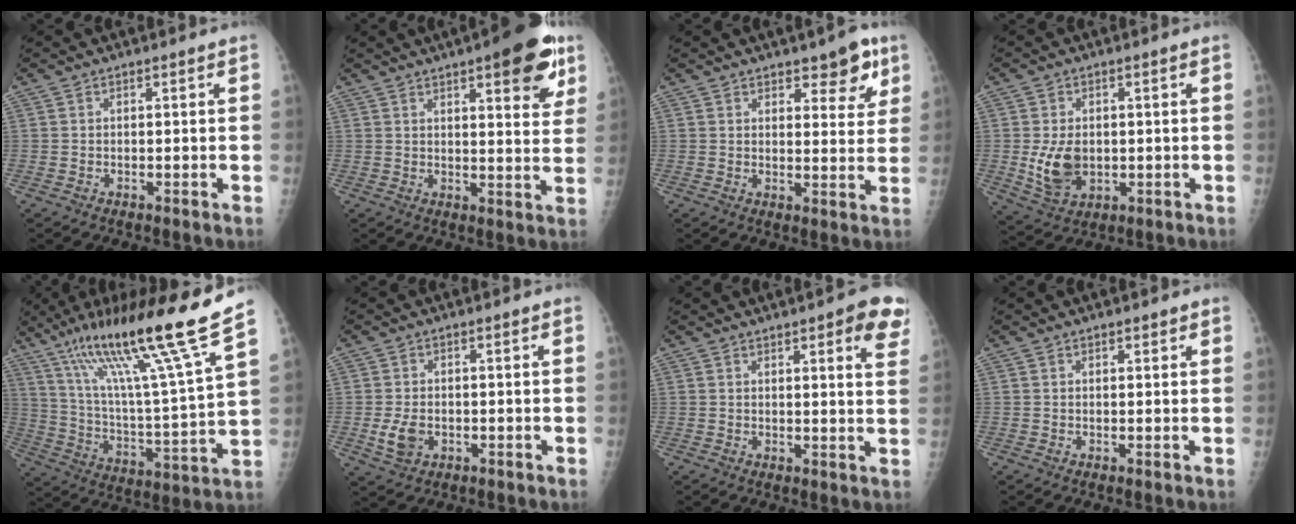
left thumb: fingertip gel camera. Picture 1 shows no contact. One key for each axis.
{"total": 13.5, "fx": 7.3, "fy": 4.2, "fz": 10.6, "tx": -0.103, "ty": -0.026, "tz": 0.091}
{"total": 7.2, "fx": 4.5, "fy": 3.2, "fz": 4.6, "tx": -0.030, "ty": -0.024, "tz": 0.058}
{"total": 7.8, "fx": -0.3, "fy": 5.4, "fz": 5.6, "tx": -0.089, "ty": -0.009, "tz": 0.009}
{"total": 22.7, "fx": 15.8, "fy": -0.6, "fz": 16.2, "tx": -0.251, "ty": -0.078, "tz": 0.276}
{"total": 4.3, "fx": -0.9, "fy": 3.0, "fz": 2.9, "tx": -0.055, "ty": -0.003, "tz": -0.012}
{"total": 8.4, "fx": 4.7, "fy": 2.1, "fz": 6.7, "tx": -0.056, "ty": -0.016, "tz": 0.049}
{"total": 1.0, "fx": 0.7, "fy": 0.5, "fz": 0.5, "tx": 0.001, "ty": -0.003, "tz": 0.008}